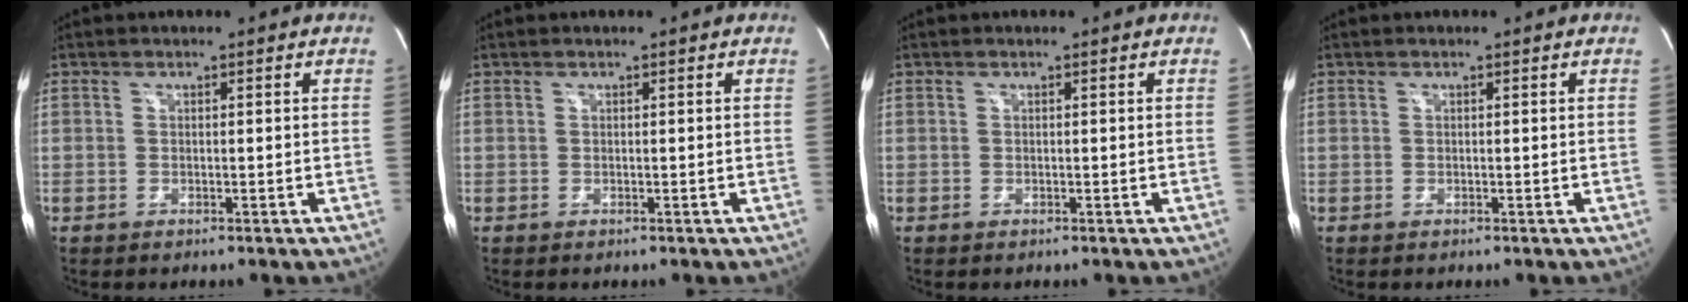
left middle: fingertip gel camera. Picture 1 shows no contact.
{"total": 0.0}
{"total": 0.0}
{"total": 0.0}